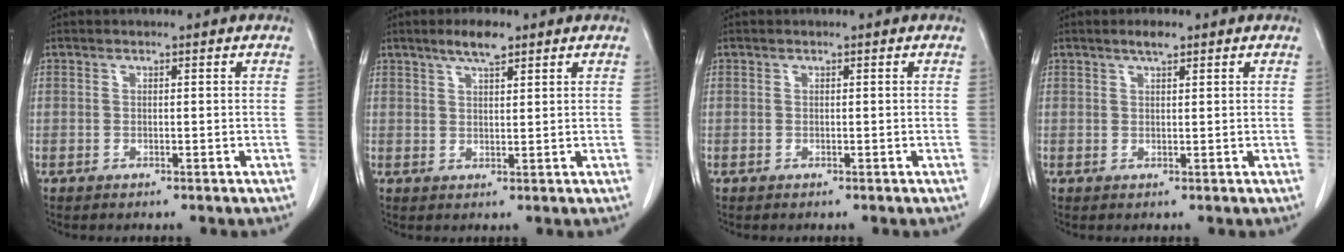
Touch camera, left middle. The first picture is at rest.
{"total": 4.2, "force": [3.0, 0.8, 2.8], "torque": [-0.054, 0.003, 0.054]}
{"total": 0.0}
{"total": 1.9, "force": [1.4, 0.3, 1.2], "torque": [-0.025, 0.002, 0.026]}